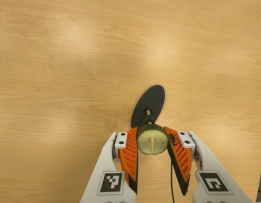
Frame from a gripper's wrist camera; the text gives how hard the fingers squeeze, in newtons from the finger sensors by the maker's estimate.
{"total": 9.3, "left": 7.9, "right": 10.7}